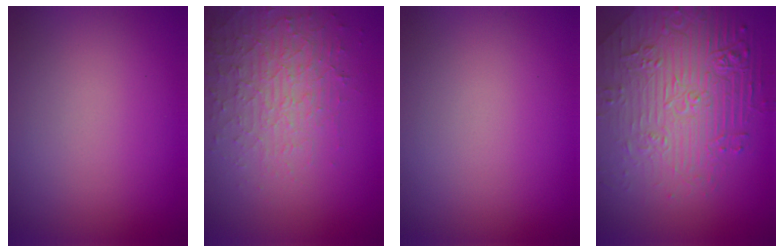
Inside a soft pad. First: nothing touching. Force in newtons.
{"total": 5.1, "press": 3.4, "slide": 3.7}
{"total": 0.0}
{"total": 8.6, "press": 6.0, "slide": 6.1}